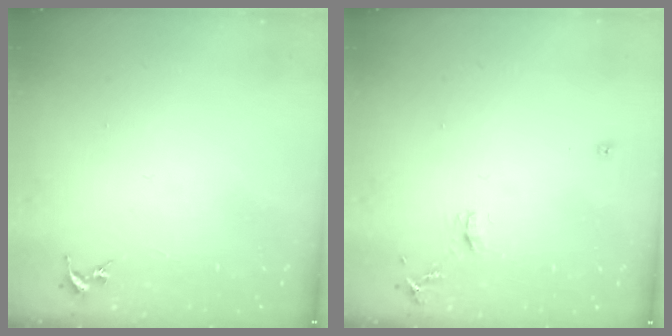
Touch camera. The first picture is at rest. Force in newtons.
{"total": 6.9, "press": 6.9, "slide": 0.9}